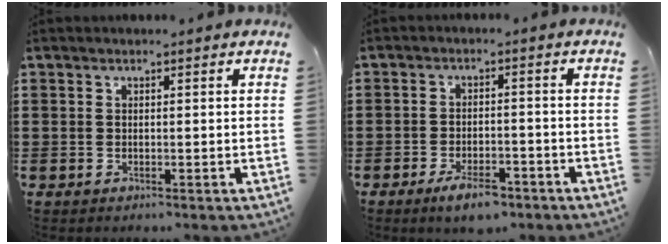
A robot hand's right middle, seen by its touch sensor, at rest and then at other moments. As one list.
[{"total": 4.5, "force": [-3.2, 1.4, 2.9], "torque": [-0.051, 0.006, -0.059]}]